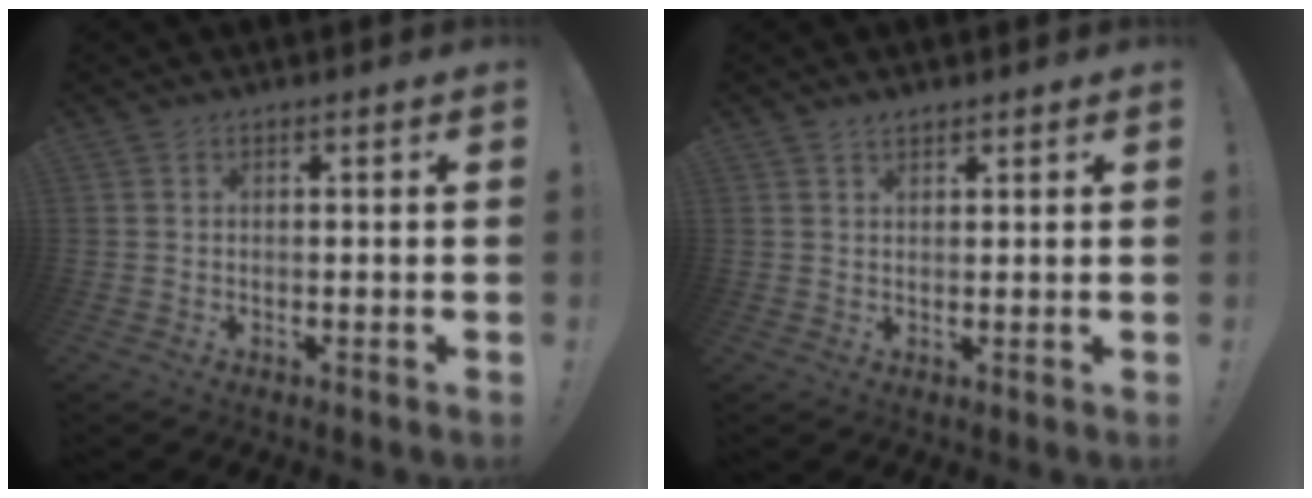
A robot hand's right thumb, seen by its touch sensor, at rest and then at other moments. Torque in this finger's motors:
{"motor_torque": [-0.02, -0.03, 0.23, 0.02, 0.00]}